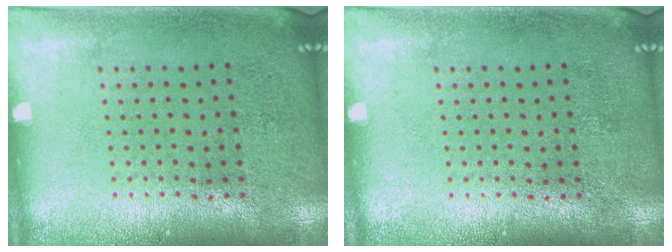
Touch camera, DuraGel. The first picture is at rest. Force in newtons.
{"total": 0.0}